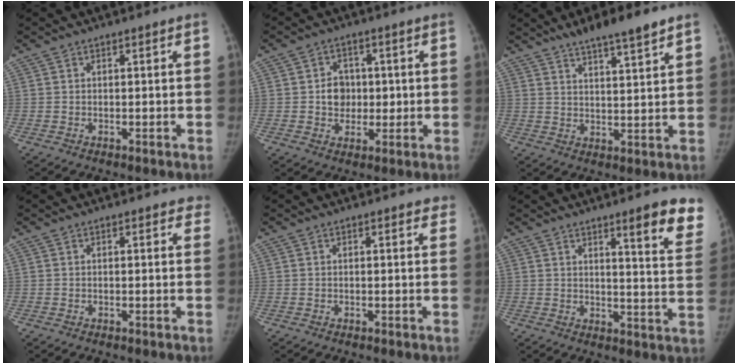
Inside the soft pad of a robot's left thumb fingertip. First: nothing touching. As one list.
[{"total": 6.0, "force": [0.2, 5.2, 2.9], "torque": [-0.010, 0.006, 0.002]}, {"total": 9.2, "force": [6.7, 1.3, 6.1], "torque": [-0.089, -0.024, 0.107]}, {"total": 1.6, "force": [1.2, 0.9, 0.5], "torque": [0.017, -0.003, -0.001]}, {"total": 1.4, "force": [1.1, 0.7, 0.5], "torque": [0.009, -0.002, 0.001]}, {"total": 12.5, "force": [8.4, 2.3, 9.0], "torque": [-0.076, -0.049, 0.096]}]